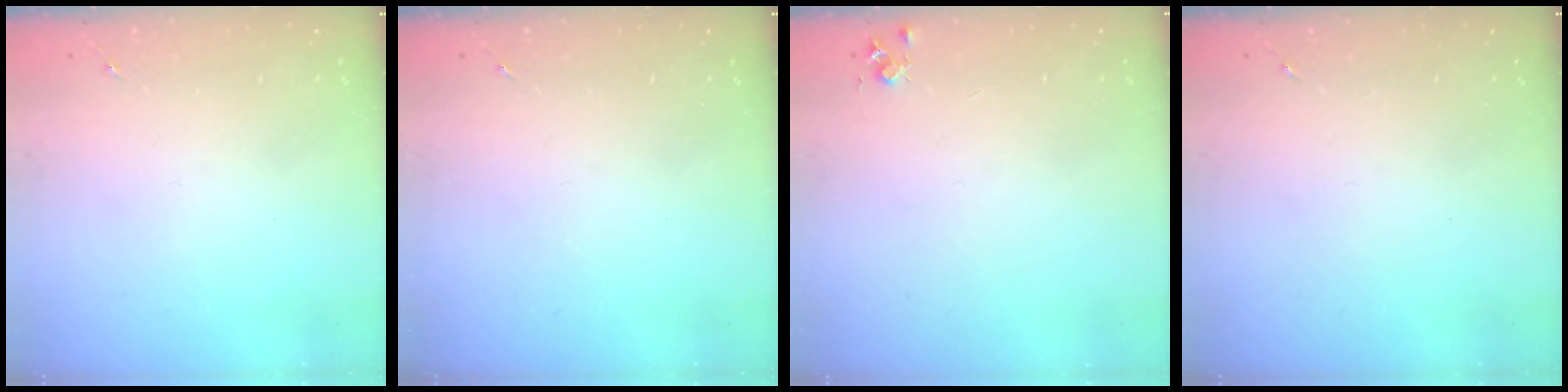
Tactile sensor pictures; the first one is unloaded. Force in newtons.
{"total": 0.0}
{"total": 4.4, "press": 4.4, "slide": 0.5}
{"total": 0.0}